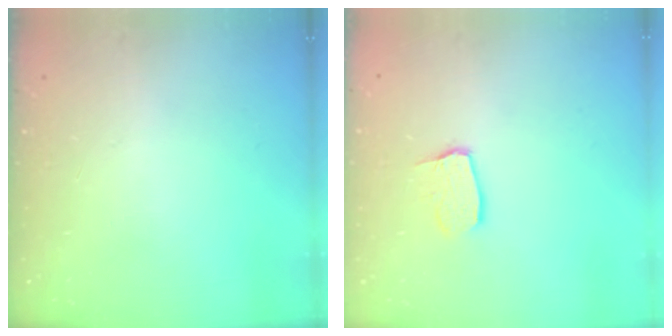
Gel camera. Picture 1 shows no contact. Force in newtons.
{"total": 6.8, "press": 6.8, "slide": 0.5}